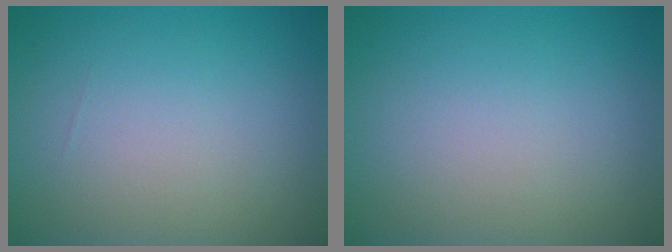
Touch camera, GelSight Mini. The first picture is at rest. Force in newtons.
{"total": 0.0}